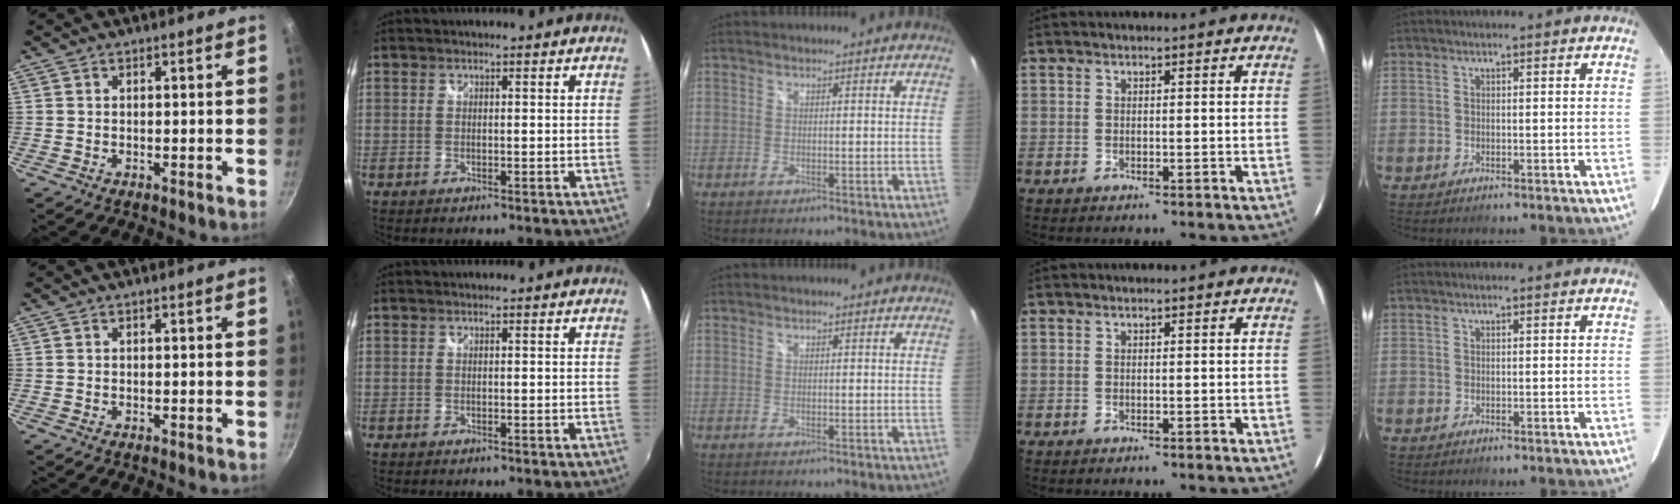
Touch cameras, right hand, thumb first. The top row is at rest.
{}